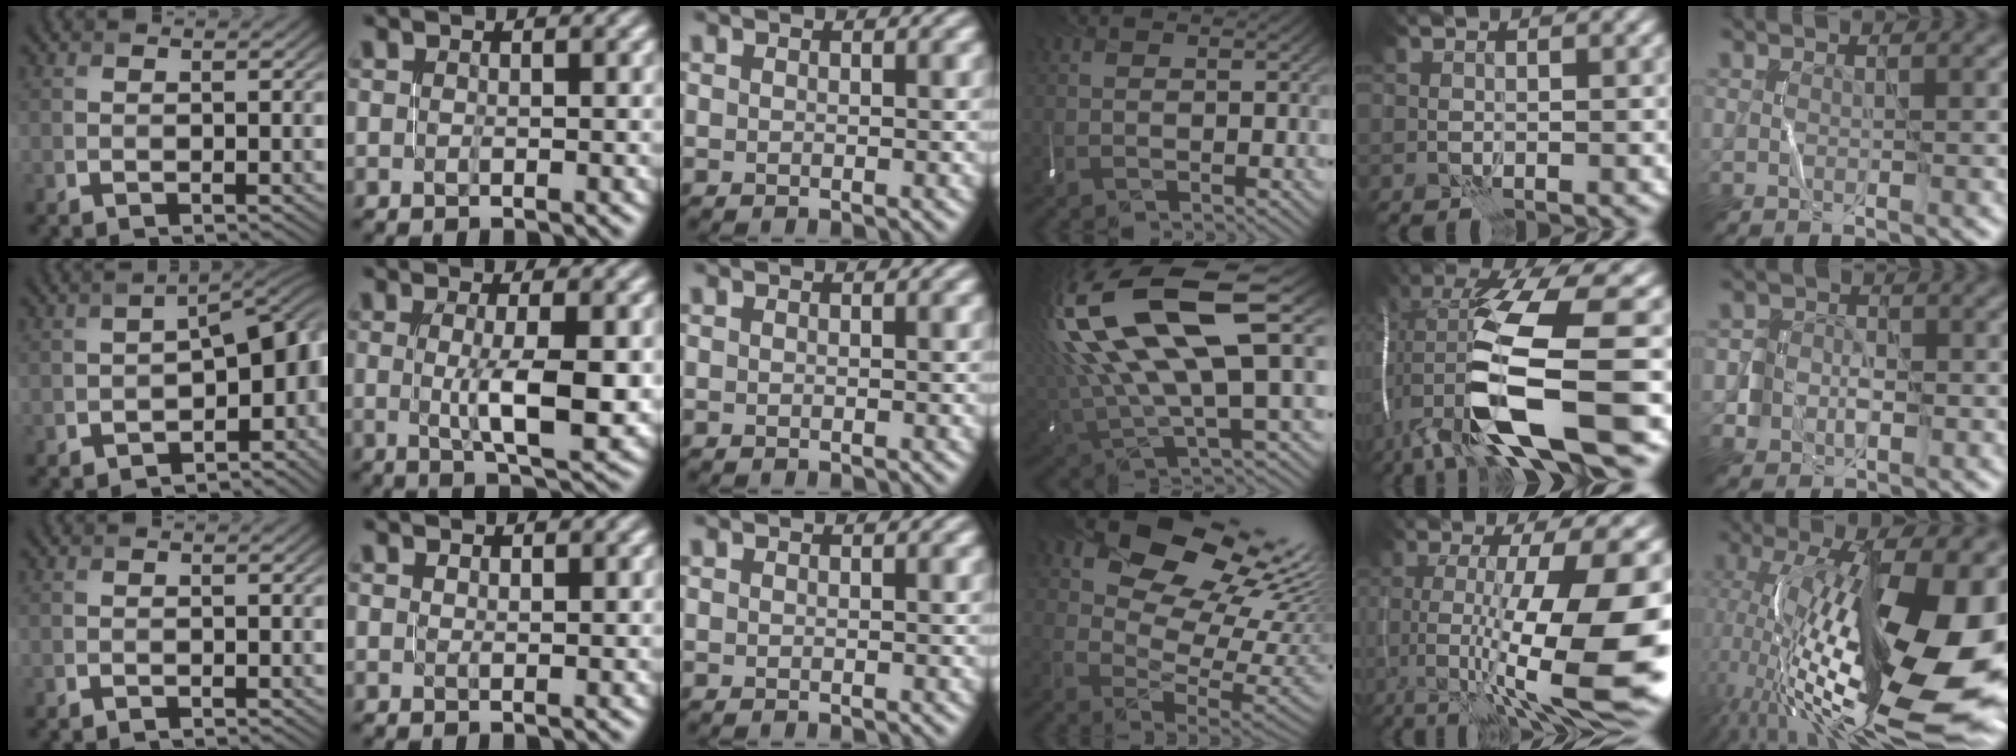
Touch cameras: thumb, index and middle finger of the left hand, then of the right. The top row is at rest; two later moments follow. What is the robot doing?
{"motion": "close", "object": "stapler"}